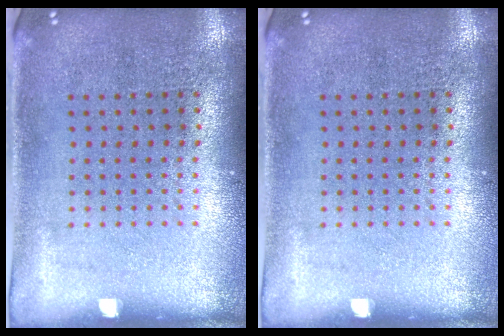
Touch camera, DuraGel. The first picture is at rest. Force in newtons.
{"total": 0.0}